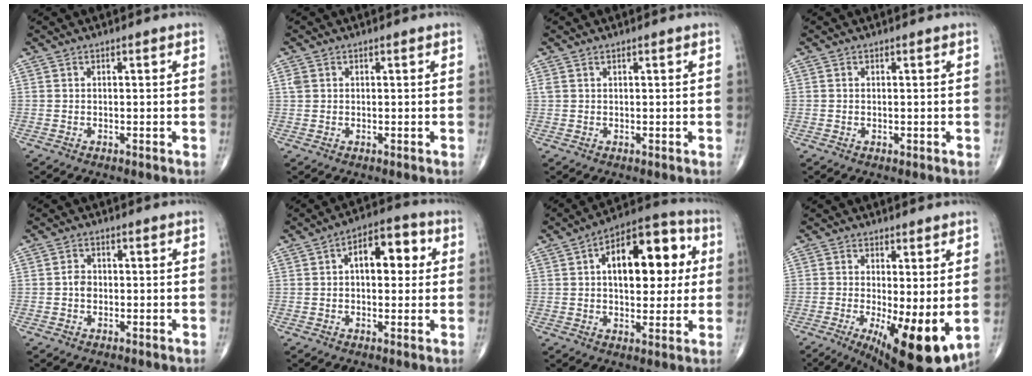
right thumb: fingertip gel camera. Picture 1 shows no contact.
{"total": 1.2, "force": [0.4, 1.0, 0.6], "torque": [-0.010, 0.005, 0.008]}
{"total": 0.7, "force": [0.5, 0.3, 0.4], "torque": [-0.009, 0.008, 0.013]}
{"total": 0.0}
{"total": 2.1, "force": [-0.2, 1.7, 1.3], "torque": [-0.012, 0.006, -0.006]}
{"total": 10.1, "force": [2.1, 5.6, 8.2], "torque": [-0.091, 0.022, 0.023]}
{"total": 17.7, "force": [3.6, 9.5, 14.5], "torque": [-0.168, 0.022, 0.046]}
{"total": 13.6, "force": [-2.6, 4.2, 12.6], "torque": [-0.190, -0.028, -0.025]}